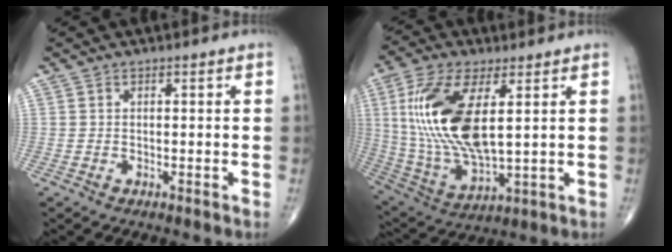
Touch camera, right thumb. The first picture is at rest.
{"total": 19.6, "force": [4.0, 8.2, 17.3], "torque": [-0.368, -0.021, 0.082]}